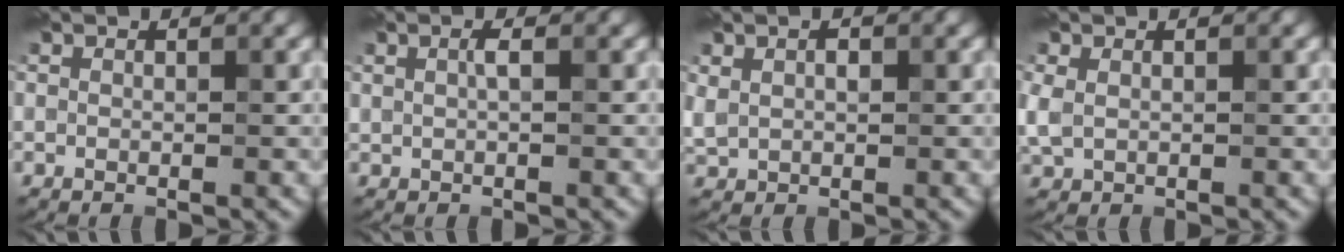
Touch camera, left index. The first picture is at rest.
{"total": 0.8, "force": [0.2, 0.2, 0.8], "torque": [-0.016, 0.004, 0.005]}
{"total": 1.7, "force": [0.5, 1.2, 1.1], "torque": [-0.023, 0.001, 0.012]}
{"total": 1.9, "force": [0.2, 1.4, 1.3], "torque": [-0.037, 0.000, 0.007]}